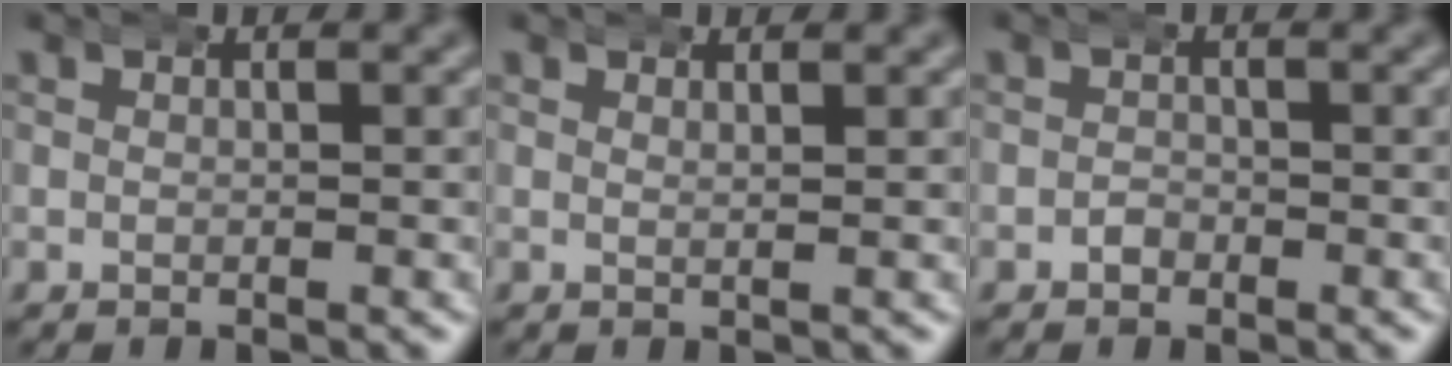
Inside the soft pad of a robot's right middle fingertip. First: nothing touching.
{"total": 0.9, "force": [0.8, -0.3, 0.2], "torque": [-0.004, -0.004, 0.013]}
{"total": 0.7, "force": [-0.4, 0.5, -0.2], "torque": [0.001, 0.001, -0.013]}